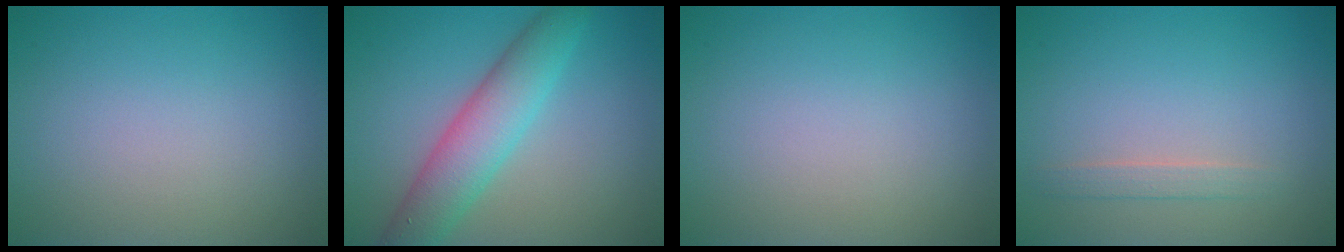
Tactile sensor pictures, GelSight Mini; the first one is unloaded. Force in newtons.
{"total": 5.5, "press": 5.5, "slide": 0.0}
{"total": 0.0}
{"total": 1.2, "press": 1.2, "slide": 0.1}